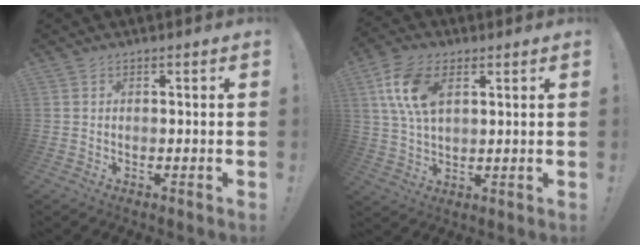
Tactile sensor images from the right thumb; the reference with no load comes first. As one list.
[{"total": 12.4, "force": [4.7, 7.1, 9.1], "torque": [-0.182, -0.004, 0.087]}]